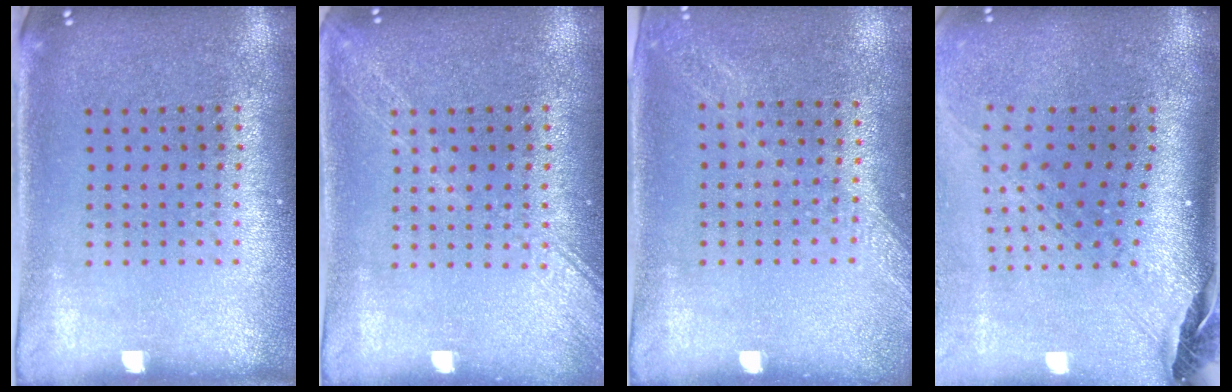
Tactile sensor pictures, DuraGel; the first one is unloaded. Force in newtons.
{"total": 2.6, "press": 2.6, "slide": 0.3}
{"total": 1.2, "press": 1.2, "slide": 0.4}
{"total": 2.9, "press": 2.0, "slide": 2.0}